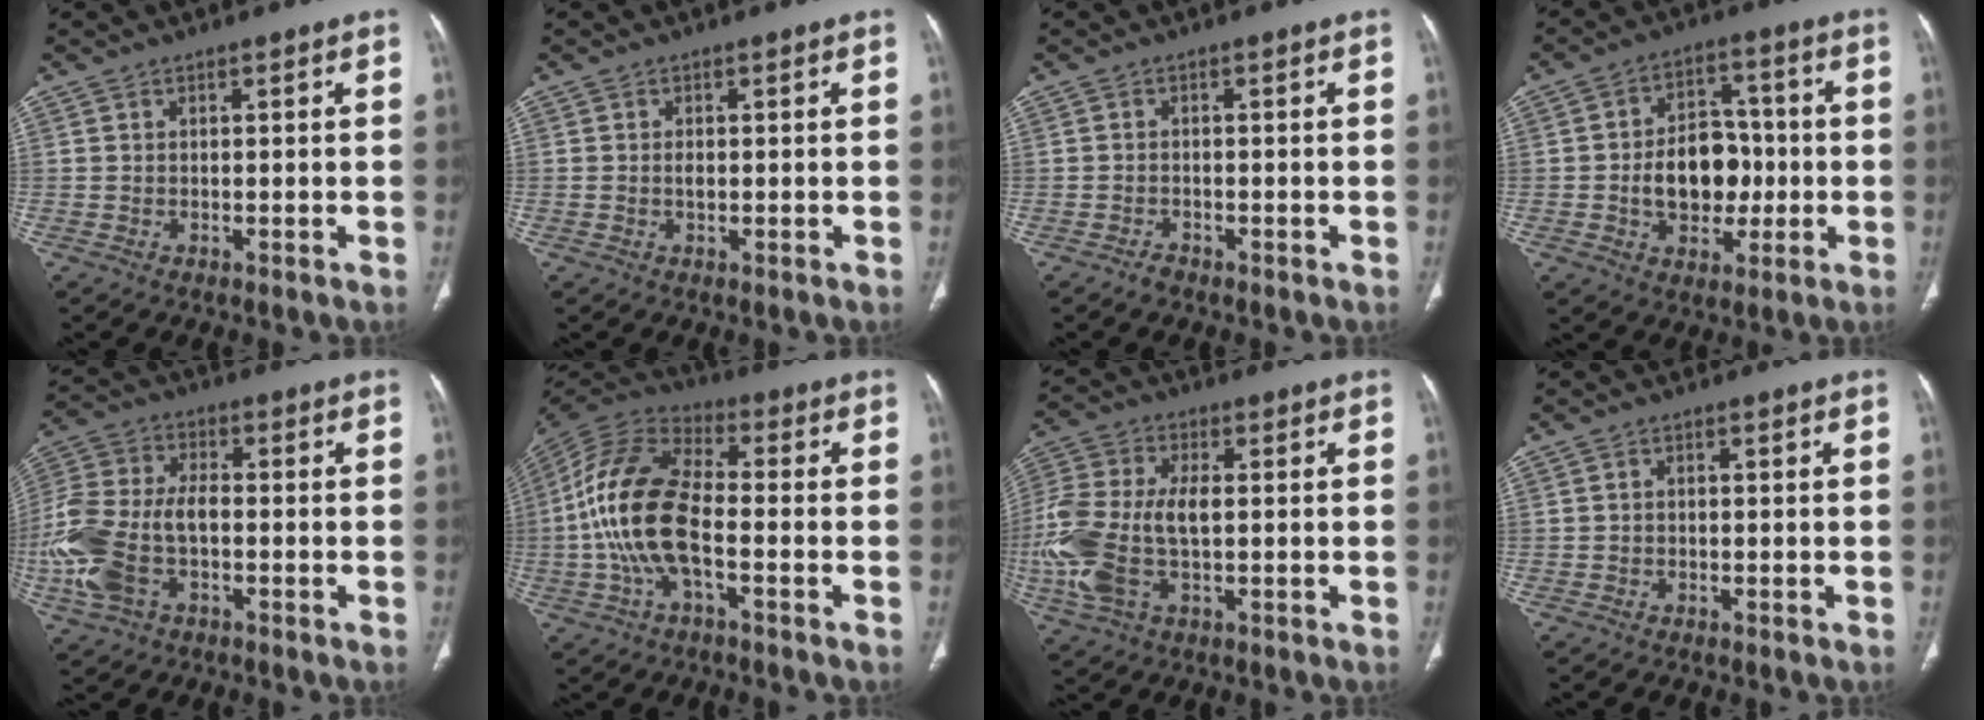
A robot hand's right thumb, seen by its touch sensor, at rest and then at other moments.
{"total": 1.1, "force": [-0.1, 0.6, 0.9], "torque": [-0.016, 0.000, -0.001]}
{"total": 1.3, "force": [-1.1, 0.7, 0.4], "torque": [-0.010, 0.004, -0.019]}
{"total": 12.5, "force": [-1.5, 9.1, 8.4], "torque": [-0.088, 0.031, -0.020]}
{"total": 16.4, "force": [-3.8, 9.7, 12.7], "torque": [-0.295, 0.020, -0.071]}
{"total": 16.6, "force": [-2.8, 7.7, 14.4], "torque": [-0.301, 0.034, -0.059]}
{"total": 15.8, "force": [-1.6, 8.5, 13.2], "torque": [-0.323, 0.006, -0.029]}
{"total": 0.6, "force": [-0.1, 0.4, 0.4], "torque": [-0.005, 0.002, -0.006]}